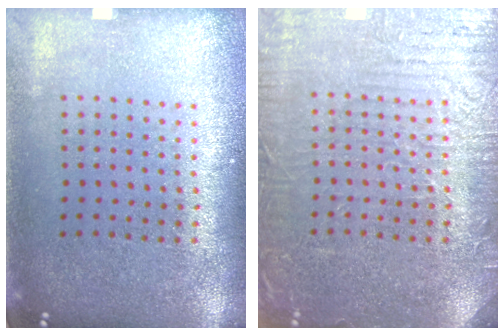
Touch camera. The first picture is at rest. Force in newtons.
{"total": 5.8, "press": 5.7, "slide": 0.8}